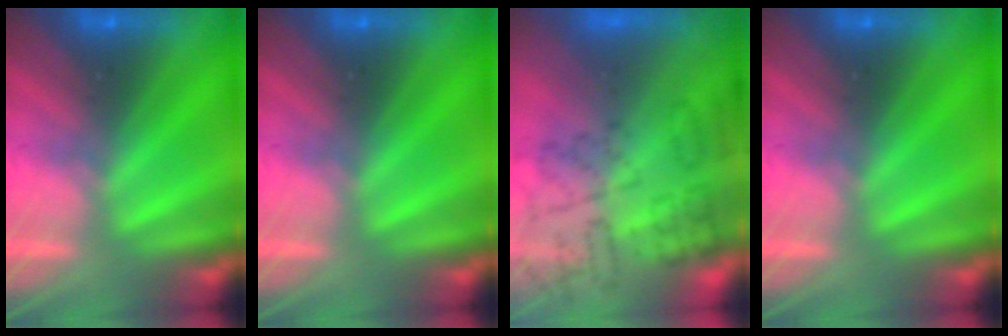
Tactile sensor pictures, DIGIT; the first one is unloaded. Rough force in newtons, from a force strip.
{"total": 0.0}
{"total": 11.3}
{"total": 0.0}